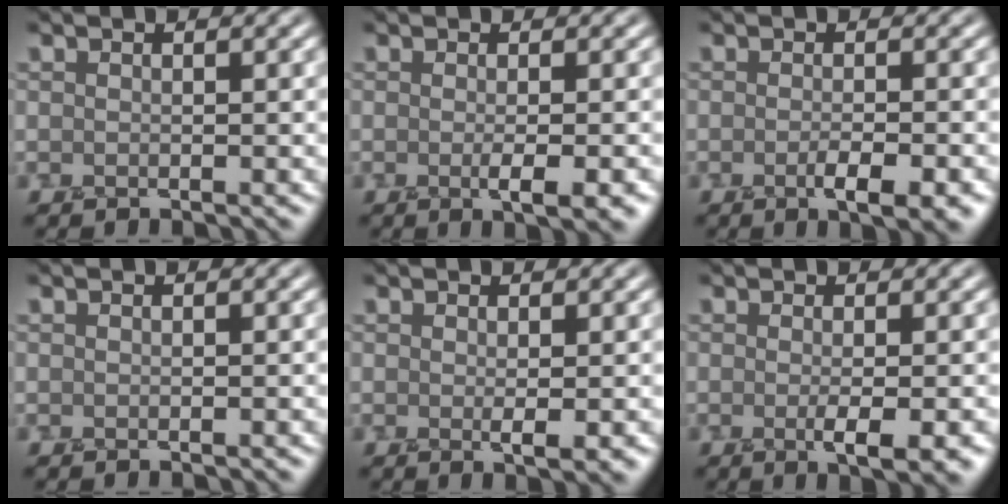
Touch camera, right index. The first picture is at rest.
{"total": 2.9, "force": [-0.6, 0.8, 2.8], "torque": [-0.034, -0.002, -0.009]}
{"total": 3.4, "force": [-1.3, 0.9, 3.0], "torque": [-0.043, -0.003, -0.022]}
{"total": 0.0}
{"total": 1.5, "force": [0.0, 0.2, 1.4], "torque": [-0.022, -0.004, -0.001]}
{"total": 3.2, "force": [-0.7, 0.8, 3.0], "torque": [-0.043, -0.005, -0.011]}